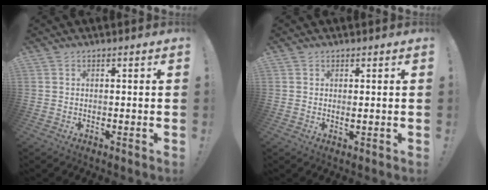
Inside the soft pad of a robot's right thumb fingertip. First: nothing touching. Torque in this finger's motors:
{"motor_torque": [0.09, 0.05, -0.03, 0.17, -0.03]}